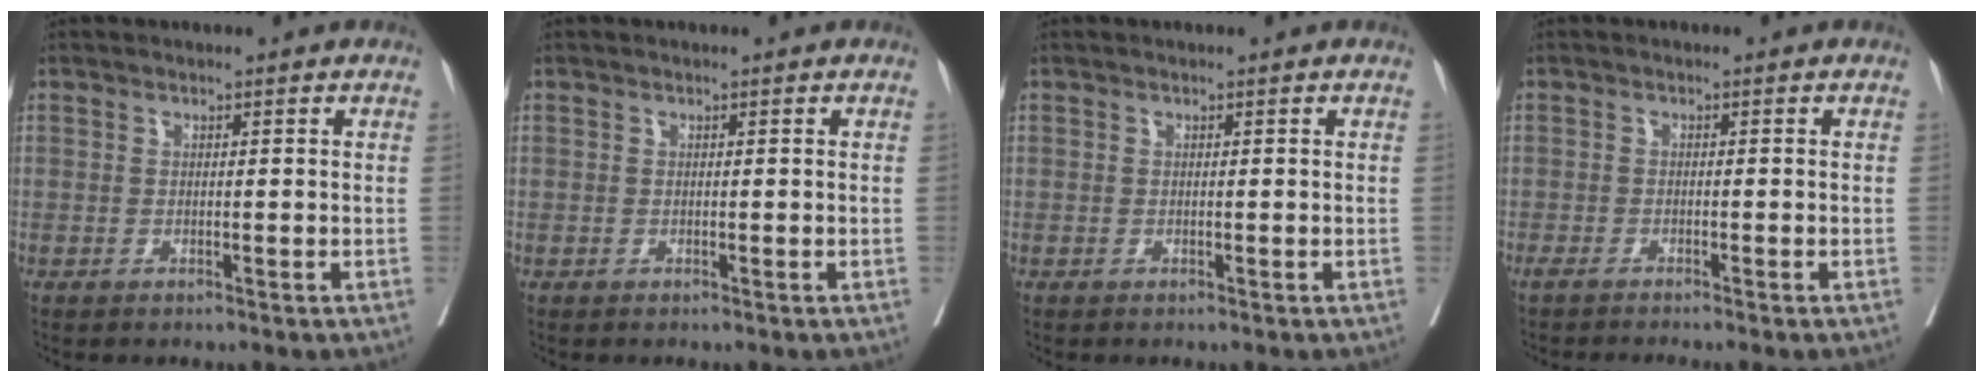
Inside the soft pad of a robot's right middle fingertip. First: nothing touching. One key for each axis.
{"total": 0.0}
{"total": 0.0}
{"total": 3.1, "fx": -2.8, "fy": -0.5, "fz": 1.3, "tx": -0.014, "ty": -0.002, "tz": -0.044}